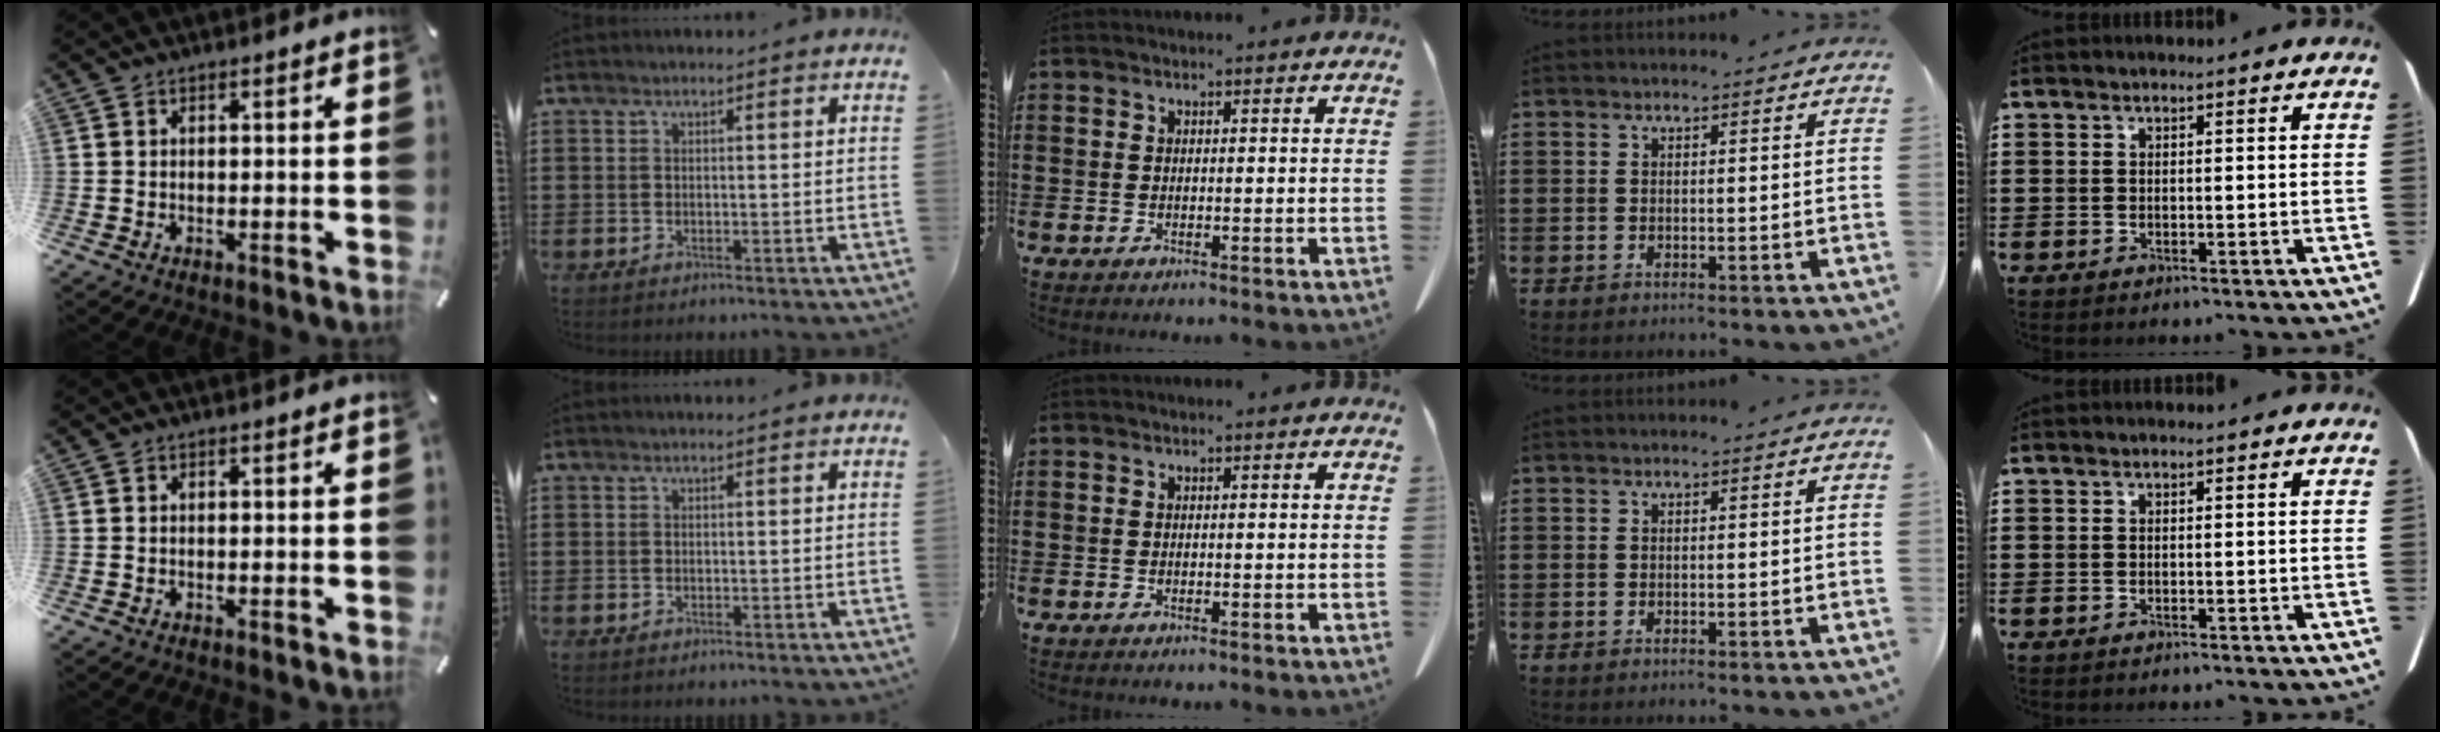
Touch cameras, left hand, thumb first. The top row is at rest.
{}